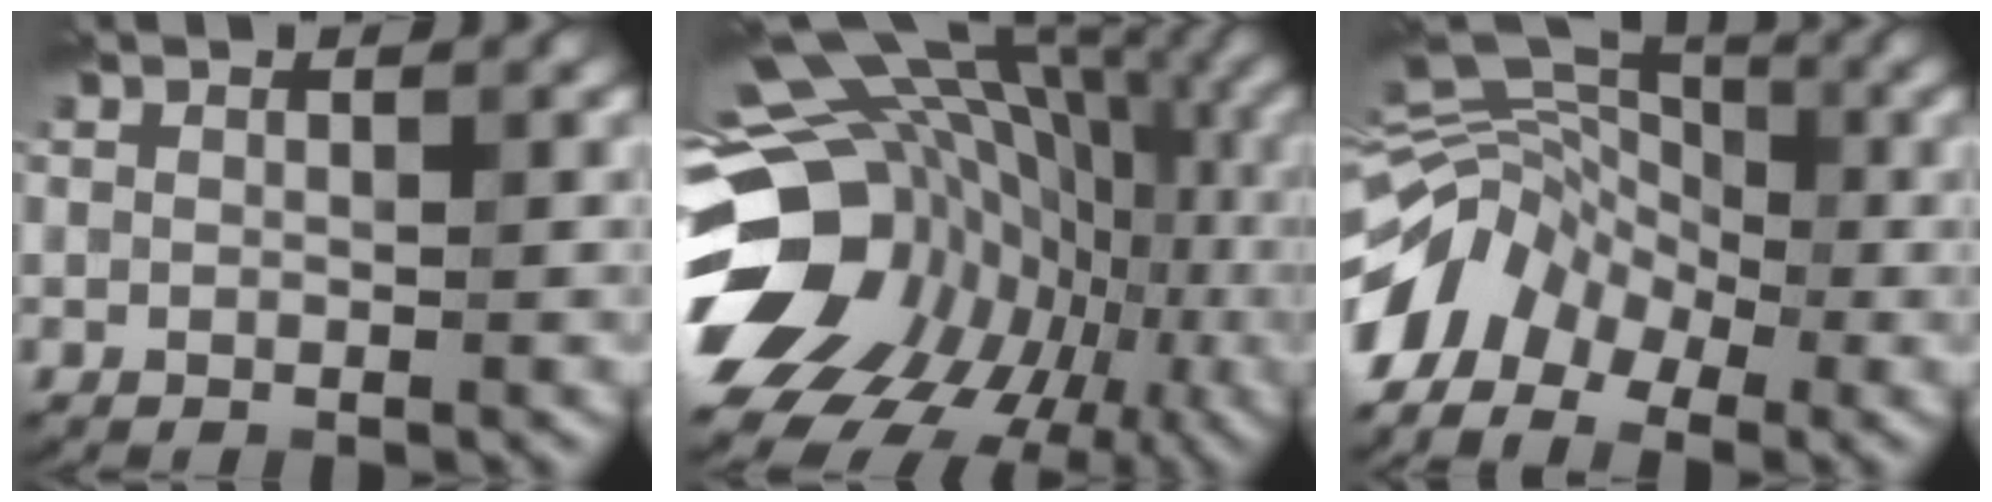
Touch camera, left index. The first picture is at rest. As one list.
[{"total": 17.9, "force": [-3.5, 13.2, 11.7], "torque": [-0.186, 0.006, -0.028]}, {"total": 6.9, "force": [-3.6, 4.8, 3.4], "torque": [-0.064, 0.002, -0.086]}]